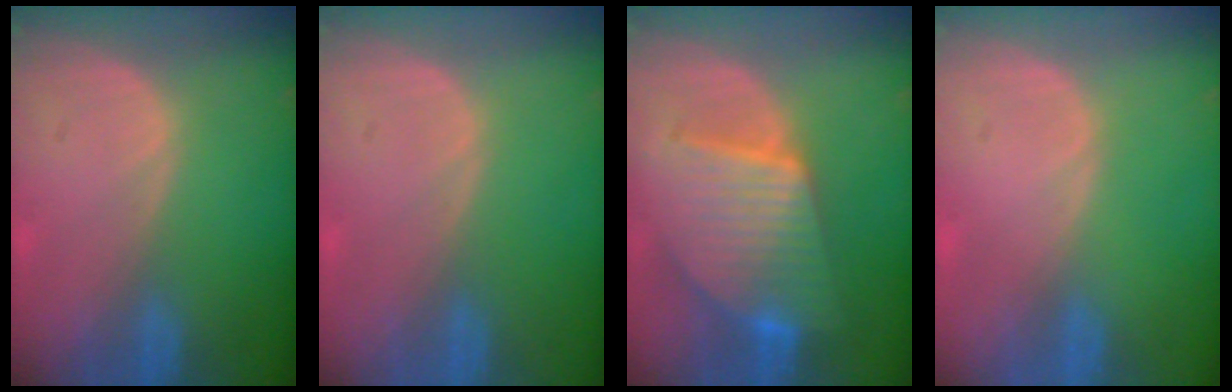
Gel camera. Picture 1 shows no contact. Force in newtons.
{"total": 0.0}
{"total": 10.1, "press": 10.1, "slide": 0.7}
{"total": 0.0}